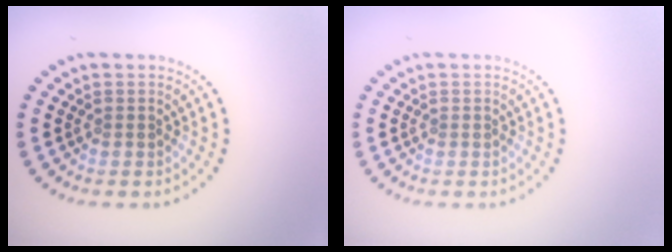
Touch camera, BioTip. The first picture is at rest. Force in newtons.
{"total": 0.0}